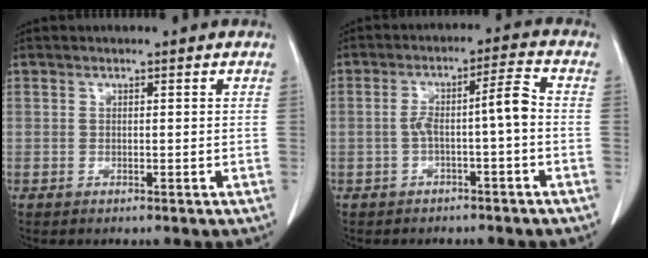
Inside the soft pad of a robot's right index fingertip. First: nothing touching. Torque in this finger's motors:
{"motor_torque": [0.51, -0.30, 0.13, 0.04]}